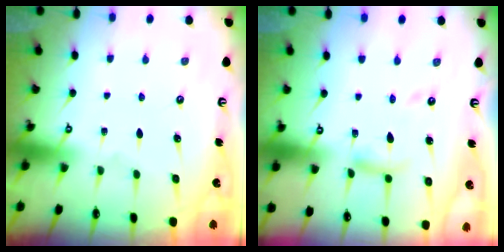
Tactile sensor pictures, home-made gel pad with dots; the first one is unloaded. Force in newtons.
{"total": 7.7, "press": 7.7, "slide": 0.6}